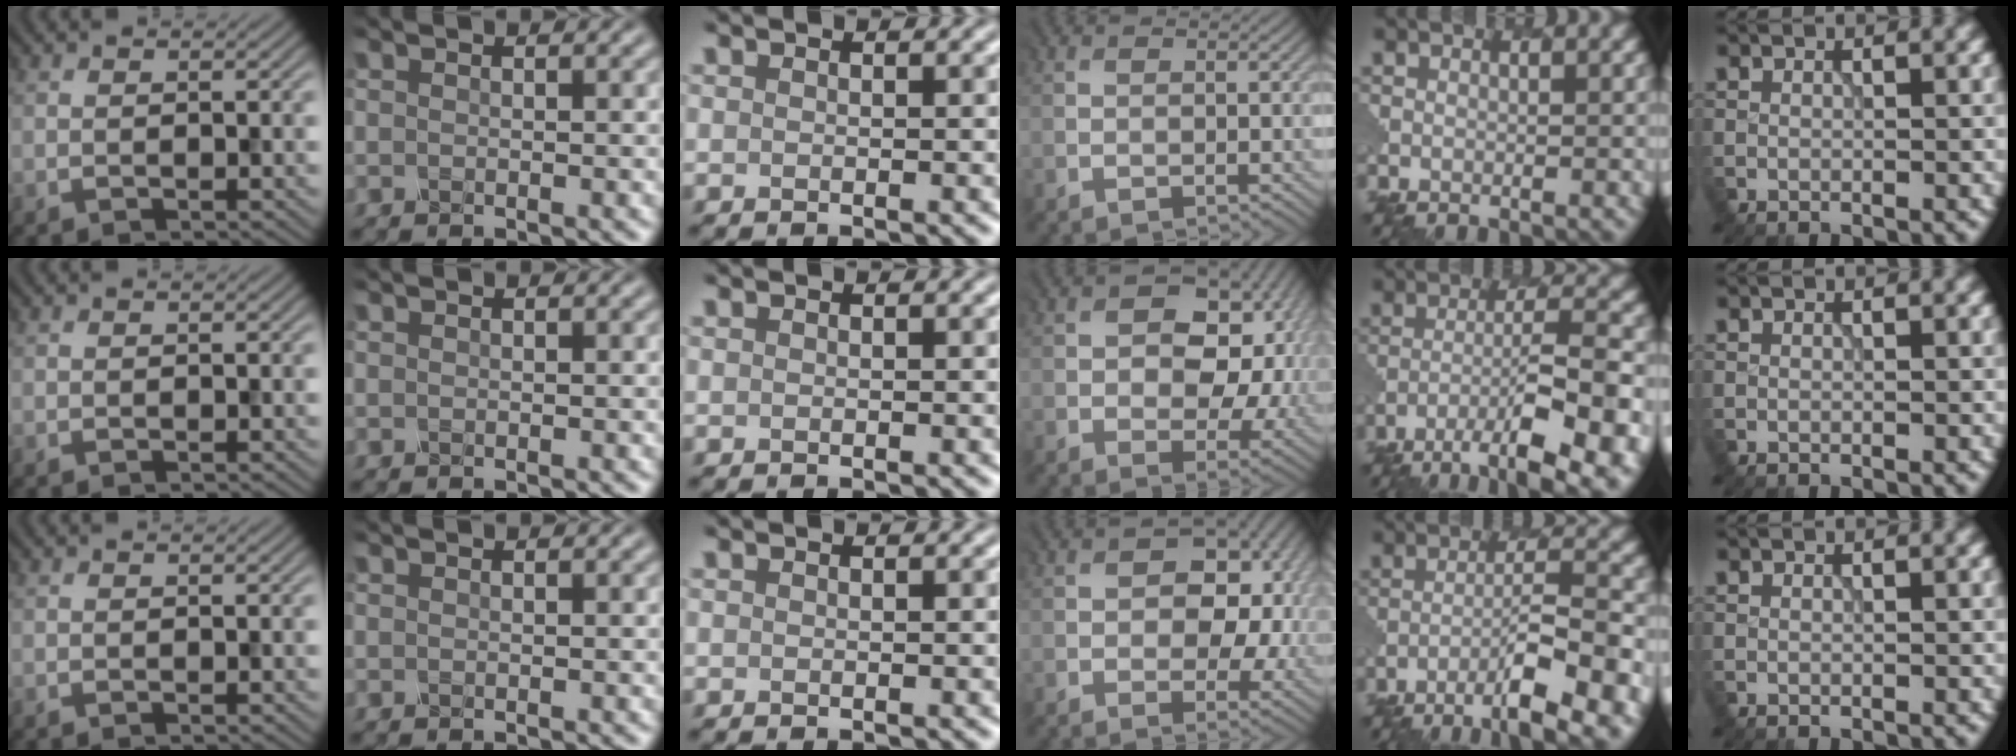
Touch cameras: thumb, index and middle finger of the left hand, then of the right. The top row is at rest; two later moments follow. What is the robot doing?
{"motion": "dispense", "object": "pipette"}